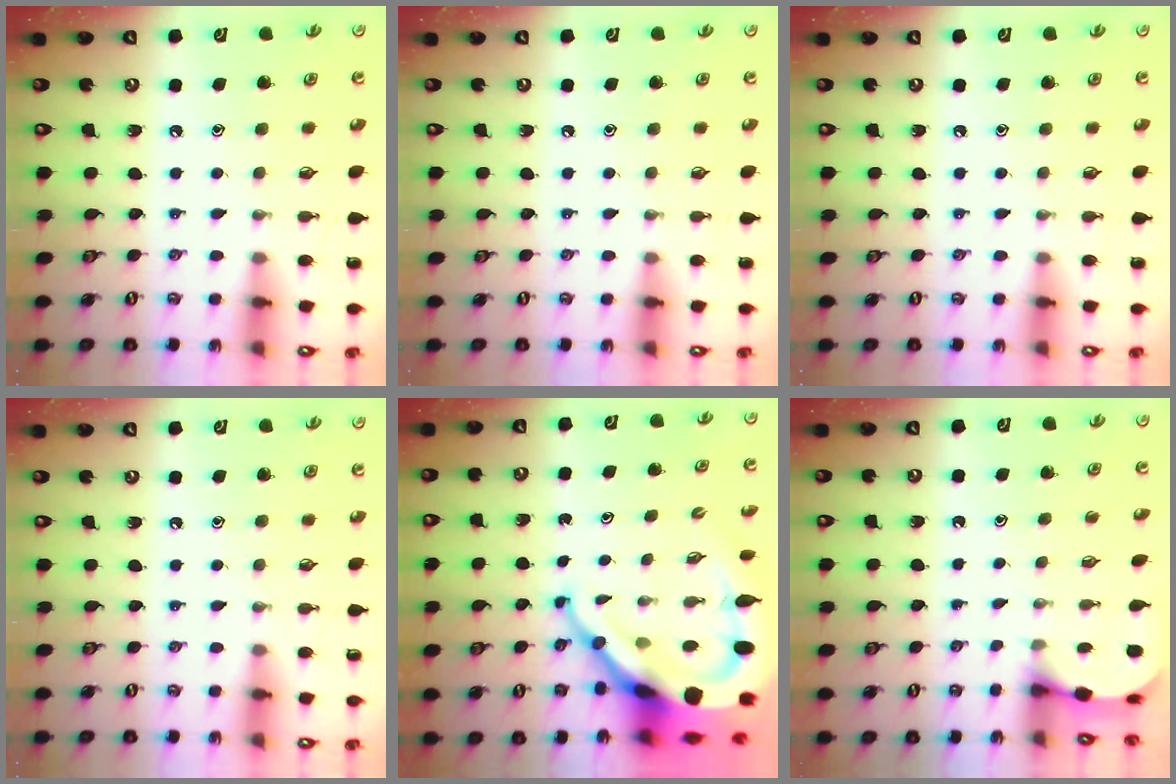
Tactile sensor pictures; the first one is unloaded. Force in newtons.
{"total": 0.0}
{"total": 0.0}
{"total": 0.0}
{"total": 16.4, "press": 16.3, "slide": 1.4}
{"total": 2.6, "press": 2.6, "slide": 0.2}